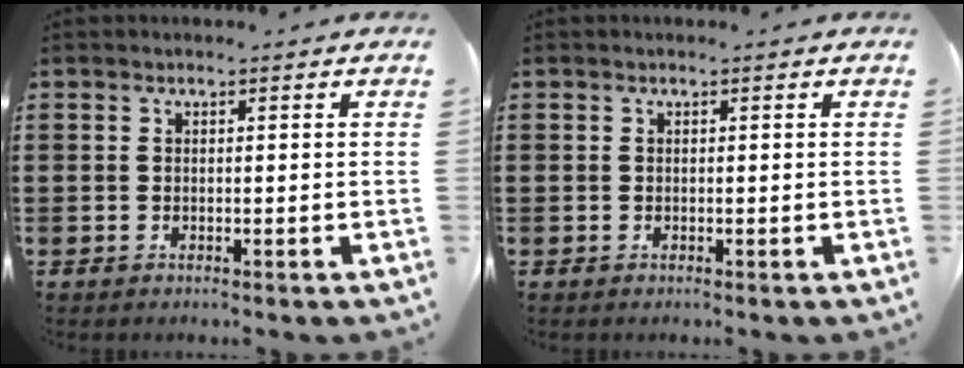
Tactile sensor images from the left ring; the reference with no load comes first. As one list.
[{"total": 0.0}]